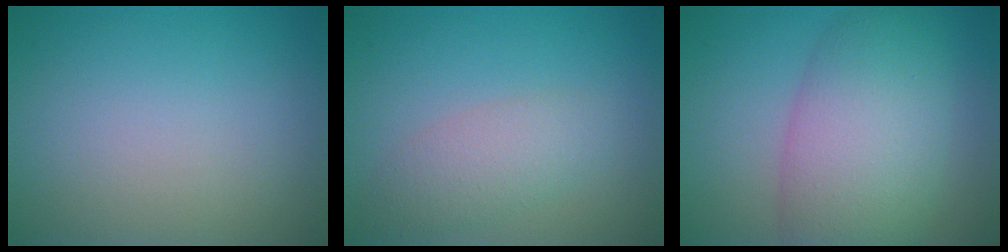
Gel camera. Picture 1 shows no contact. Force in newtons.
{"total": 3.0, "press": 3.0, "slide": 0.1}
{"total": 8.5, "press": 8.5, "slide": 0.5}